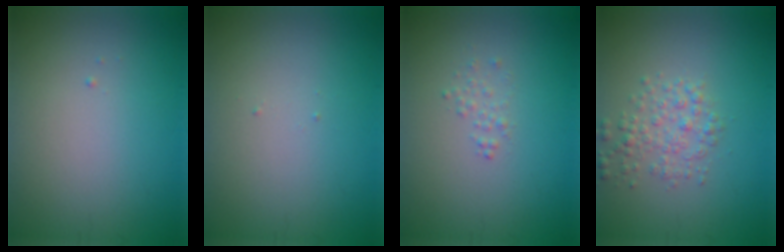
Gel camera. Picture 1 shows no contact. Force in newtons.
{"total": 0.0}
{"total": 0.9, "press": 0.9, "slide": 0.0}
{"total": 2.5, "press": 2.5, "slide": 0.1}